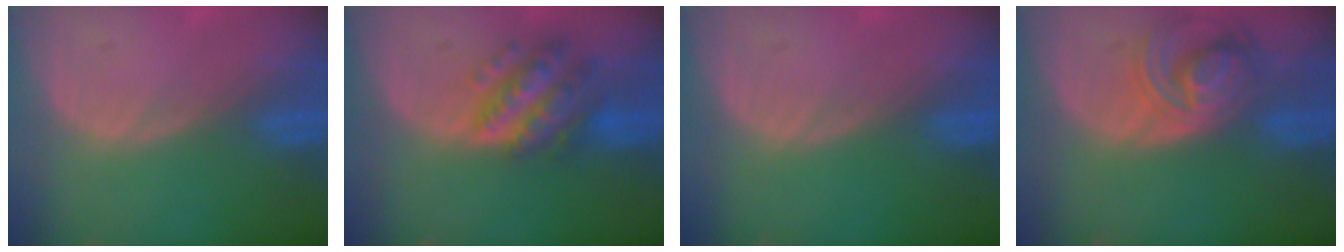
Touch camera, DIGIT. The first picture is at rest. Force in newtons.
{"total": 7.5, "press": 7.5, "slide": 0.5}
{"total": 0.0}
{"total": 8.0, "press": 7.0, "slide": 3.8}